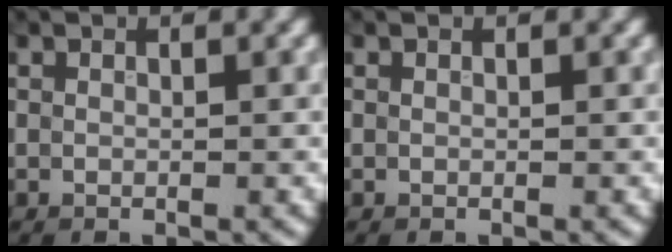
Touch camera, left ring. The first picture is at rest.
{"total": 0.0}